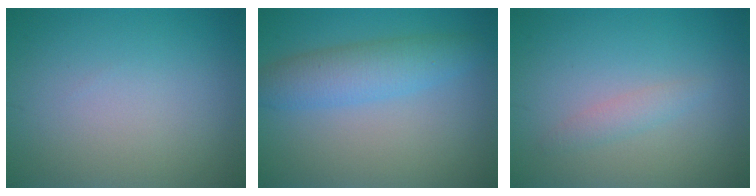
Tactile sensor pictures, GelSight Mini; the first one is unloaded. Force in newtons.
{"total": 4.2, "press": 4.2, "slide": 0.1}
{"total": 1.3, "press": 1.3, "slide": 0.0}